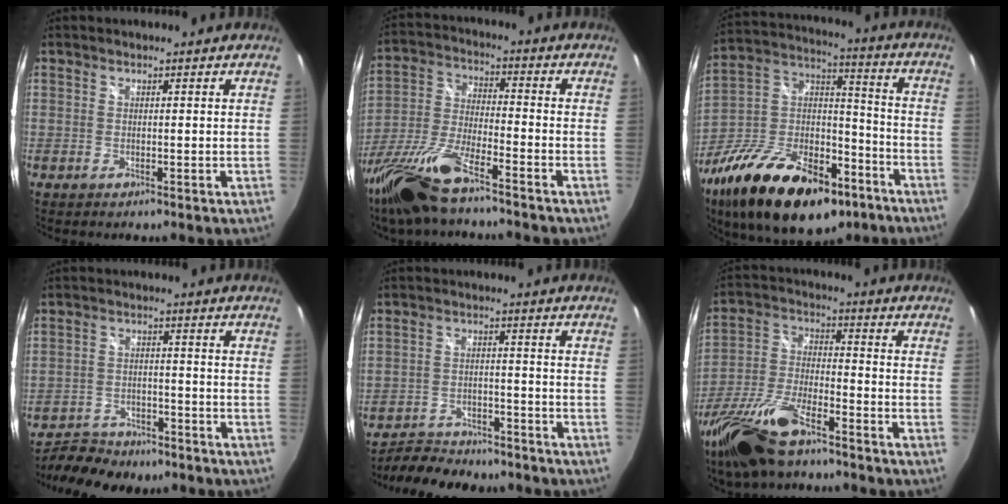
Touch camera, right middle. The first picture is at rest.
{"total": 16.3, "force": [-12.0, 4.0, 10.3], "torque": [-0.225, -0.036, -0.228]}
{"total": 28.3, "force": [-16.7, 14.2, 18.0], "torque": [-0.342, 0.006, -0.263]}
{"total": 11.3, "force": [-9.3, 4.8, 4.2], "torque": [-0.110, -0.009, -0.143]}
{"total": 12.2, "force": [-10.5, 4.2, 4.5], "torque": [-0.112, -0.008, -0.157]}
{"total": 16.9, "force": [-12.0, 5.7, 10.5], "torque": [-0.233, -0.033, -0.229]}